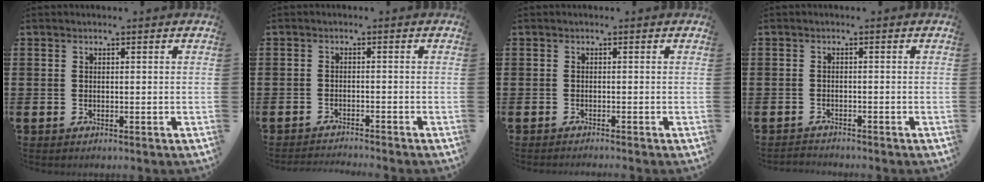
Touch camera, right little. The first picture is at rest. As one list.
[{"total": 1.4, "force": [-1.4, -0.2, 0.0], "torque": [-0.002, 0.003, -0.028]}, {"total": 0.5, "force": [-0.5, -0.1, 0.1], "torque": [-0.001, -0.002, -0.010]}, {"total": 1.0, "force": [-1.0, 0.0, -0.1], "torque": [-0.001, 0.002, -0.022]}]